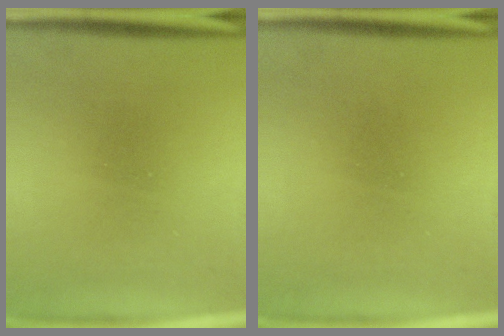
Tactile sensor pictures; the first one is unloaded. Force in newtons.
{"total": 1.7}